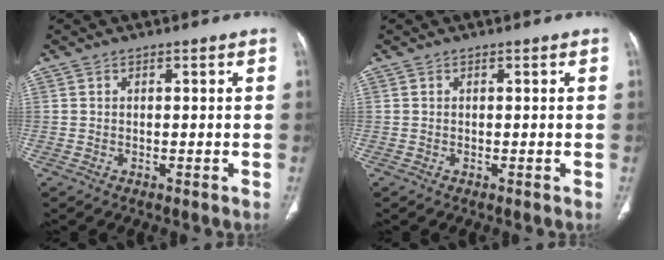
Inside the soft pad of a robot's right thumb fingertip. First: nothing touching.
{"total": 0.0}